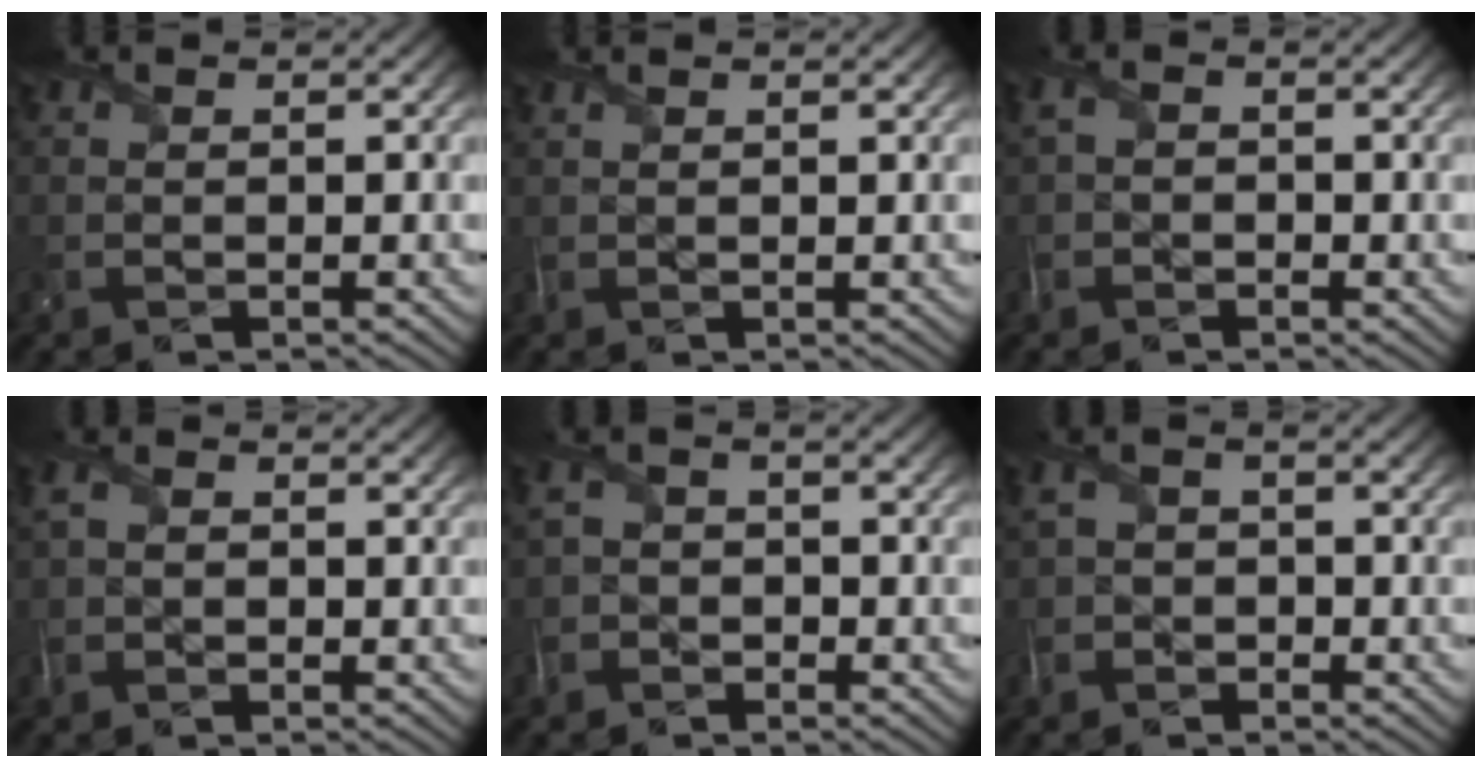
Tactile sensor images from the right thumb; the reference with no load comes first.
{"total": 1.4, "force": [1.0, 0.2, 1.0], "torque": [-0.028, 0.001, 0.016]}
{"total": 2.3, "force": [-0.4, 1.7, 1.5], "torque": [-0.045, 0.001, -0.015]}
{"total": 2.8, "force": [0.2, 2.0, 1.9], "torque": [-0.051, 0.002, -0.002]}
{"total": 2.6, "force": [-1.3, 1.9, 1.2], "torque": [-0.038, -0.002, -0.034]}
{"total": 2.9, "force": [-0.8, 2.1, 1.7], "torque": [-0.051, 0.000, -0.025]}